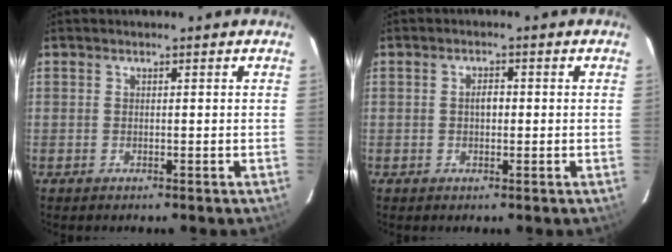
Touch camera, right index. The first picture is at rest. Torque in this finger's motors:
{"motor_torque": [0.26, 0.11, 0.26, 0.04]}